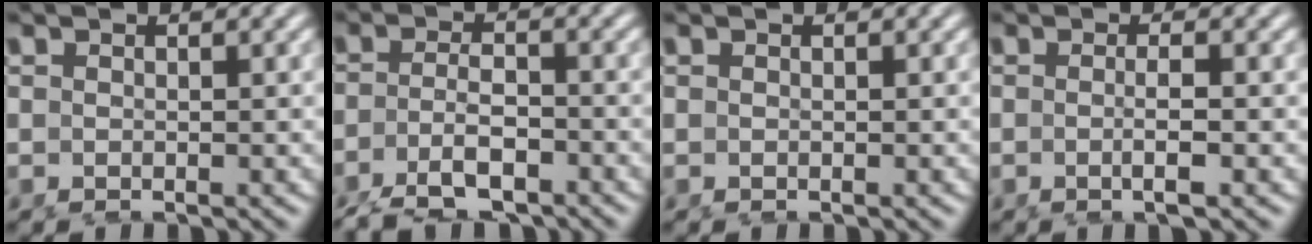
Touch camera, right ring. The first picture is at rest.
{"total": 5.7, "force": [-4.2, 2.0, 3.3], "torque": [-0.054, -0.017, -0.058]}
{"total": 0.0}
{"total": 2.1, "force": [-0.6, -0.7, 1.8], "torque": [-0.029, 0.003, -0.011]}